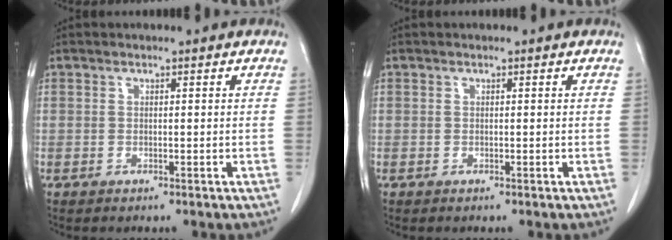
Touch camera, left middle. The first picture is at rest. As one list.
[{"total": 0.0}]